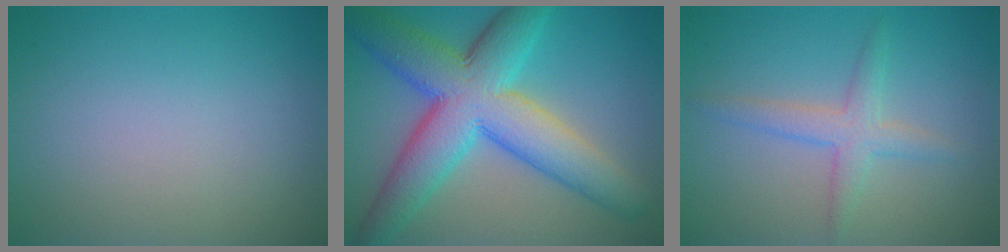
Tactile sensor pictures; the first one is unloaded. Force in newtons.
{"total": 10.9, "press": 10.9, "slide": 0.2}
{"total": 2.7, "press": 2.7, "slide": 0.1}